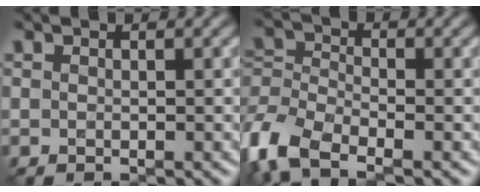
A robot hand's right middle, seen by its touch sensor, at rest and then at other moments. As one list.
[{"total": 6.7, "force": [-4.0, 3.3, 4.3], "torque": [-0.095, -0.002, -0.096]}]